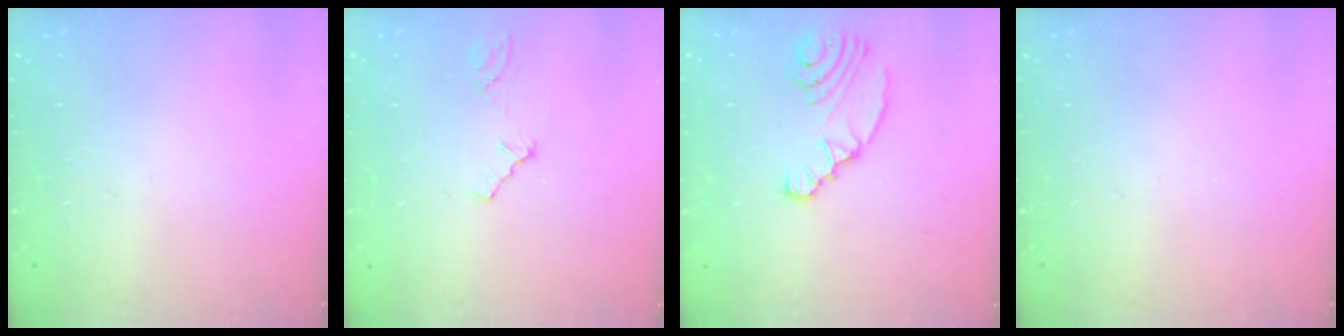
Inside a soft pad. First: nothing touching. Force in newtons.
{"total": 0.0}
{"total": 8.6, "press": 7.5, "slide": 4.2}
{"total": 0.0}